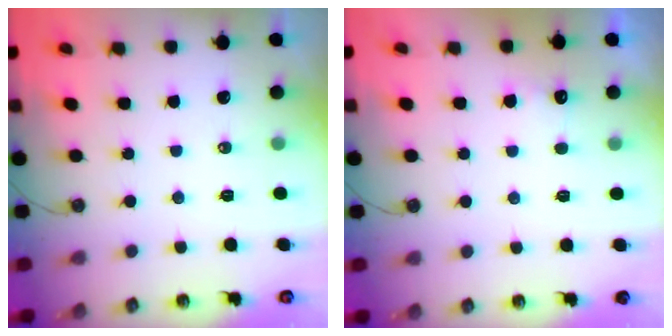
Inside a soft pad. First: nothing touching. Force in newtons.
{"total": 3.2, "press": 3.1, "slide": 0.8}